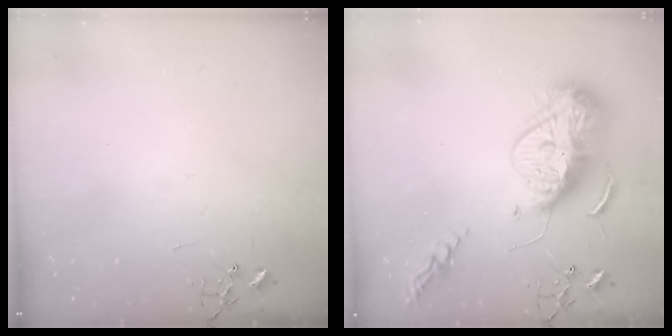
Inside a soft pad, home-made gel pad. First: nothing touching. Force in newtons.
{"total": 18.2, "press": 18.2, "slide": 1.6}